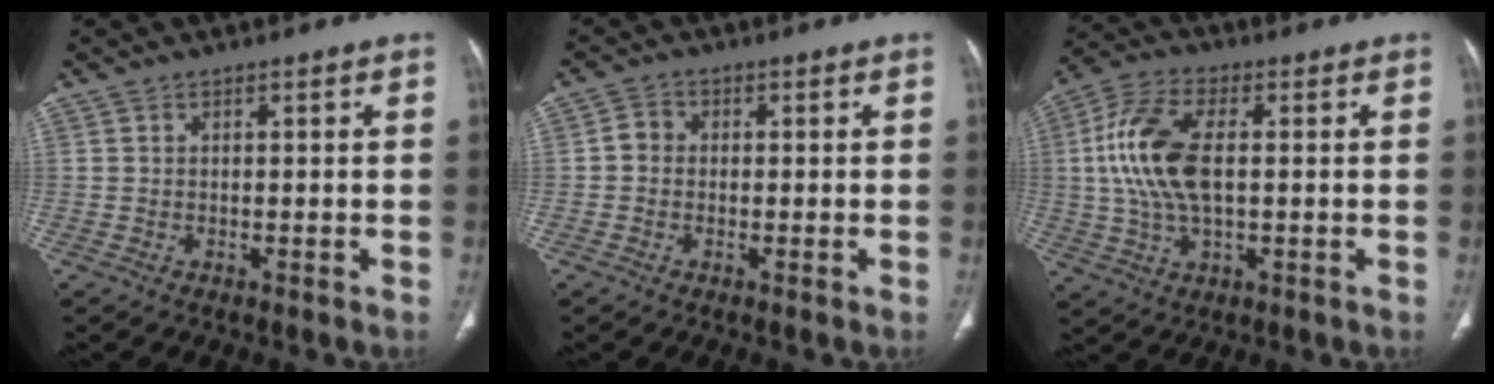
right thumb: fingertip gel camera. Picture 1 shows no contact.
{"total": 2.4, "force": [-0.3, 2.1, 1.2], "torque": [-0.013, 0.006, -0.014]}
{"total": 13.5, "force": [1.1, 6.8, 11.6], "torque": [-0.248, 0.015, 0.020]}